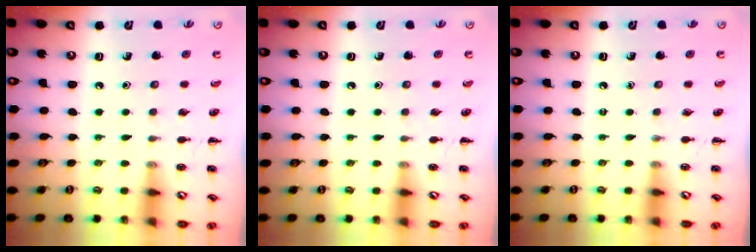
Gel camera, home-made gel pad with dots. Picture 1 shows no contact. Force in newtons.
{"total": 0.0}
{"total": 0.0}